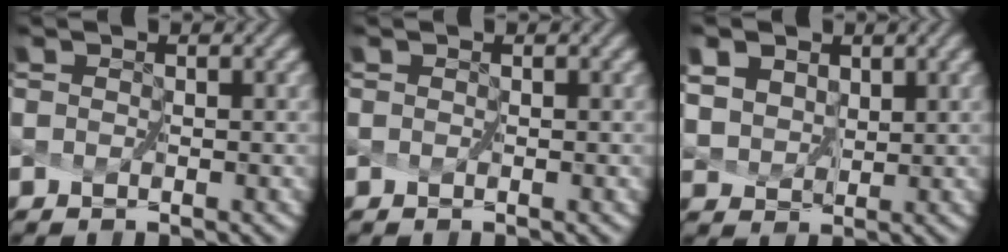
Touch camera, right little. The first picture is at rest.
{"total": 0.0}
{"total": 6.5, "force": [4.0, 4.4, 2.5], "torque": [-0.036, 0.021, 0.044]}